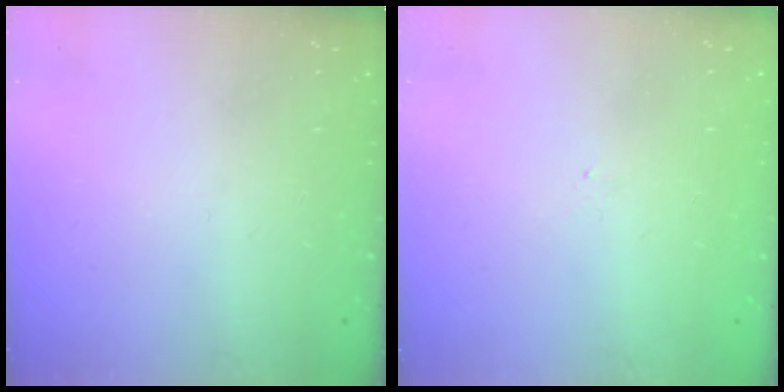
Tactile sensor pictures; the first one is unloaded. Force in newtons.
{"total": 1.3, "press": 1.2, "slide": 0.5}